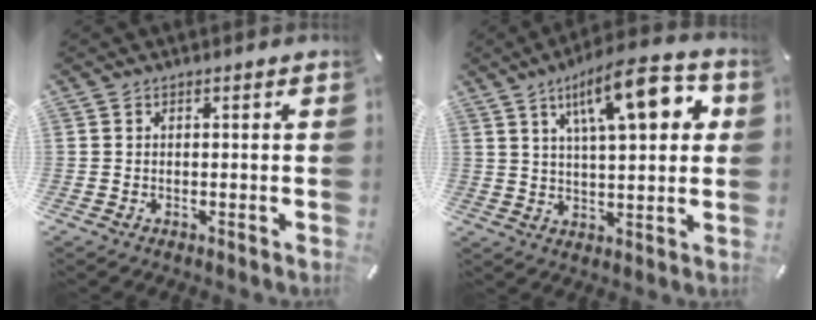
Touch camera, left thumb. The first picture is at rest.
{"total": 15.9, "force": [6.9, 5.5, 13.1], "torque": [-0.201, -0.017, 0.107]}